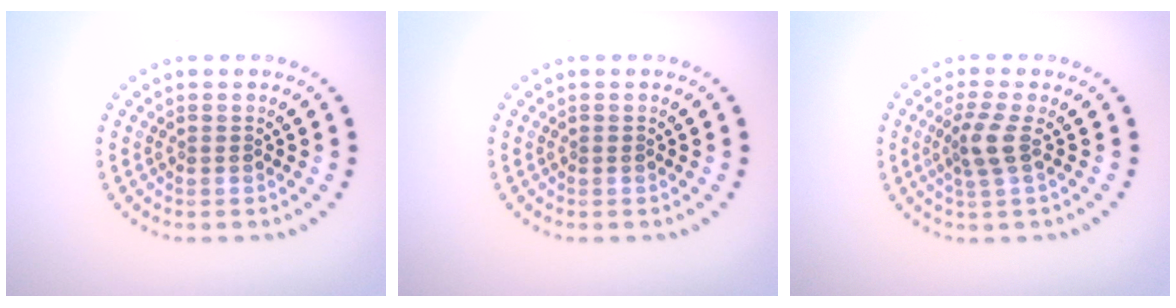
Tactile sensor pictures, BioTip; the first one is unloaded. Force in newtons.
{"total": 0.0}
{"total": 2.4, "press": 1.9, "slide": 1.5}